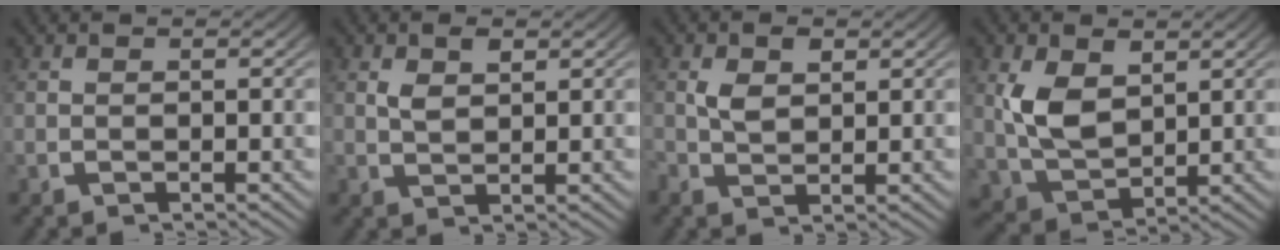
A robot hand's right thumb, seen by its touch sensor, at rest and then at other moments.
{"total": 1.7, "force": [1.1, 0.7, 1.1], "torque": [-0.019, -0.001, 0.027]}
{"total": 2.2, "force": [0.8, 1.4, 1.5], "torque": [-0.032, -0.006, 0.019]}
{"total": 6.4, "force": [0.9, 4.6, 4.4], "torque": [-0.109, -0.029, 0.033]}